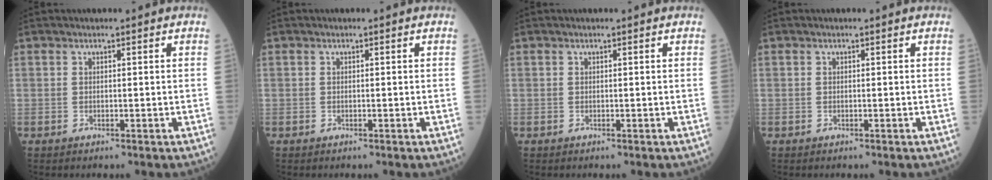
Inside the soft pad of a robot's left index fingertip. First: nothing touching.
{"total": 0.0}
{"total": 0.0}
{"total": 0.0}